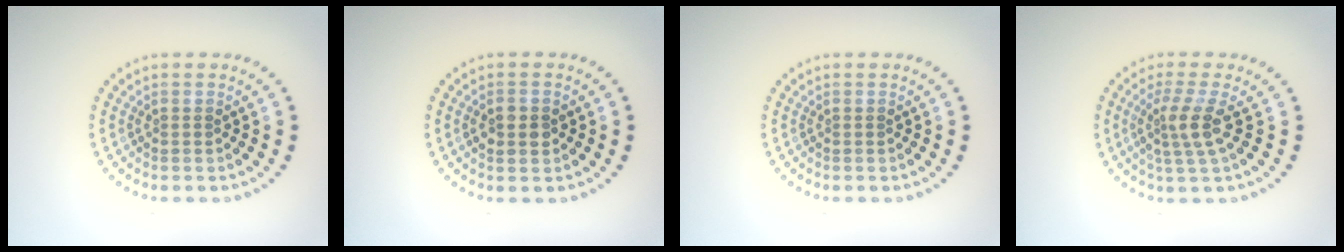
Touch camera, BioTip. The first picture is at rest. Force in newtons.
{"total": 2.5, "press": 2.5, "slide": 0.1}
{"total": 0.0}
{"total": 2.9, "press": 2.2, "slide": 1.8}